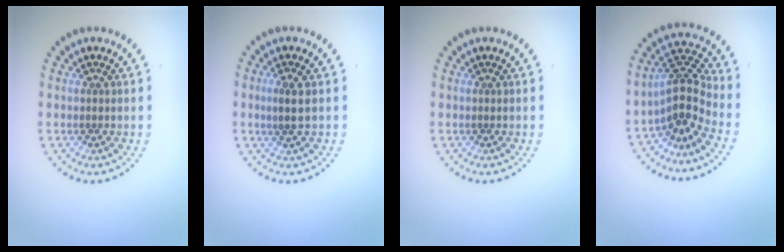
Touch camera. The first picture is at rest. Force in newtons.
{"total": 1.9, "press": 1.8, "slide": 0.7}
{"total": 0.0}
{"total": 3.7, "press": 2.7, "slide": 2.5}